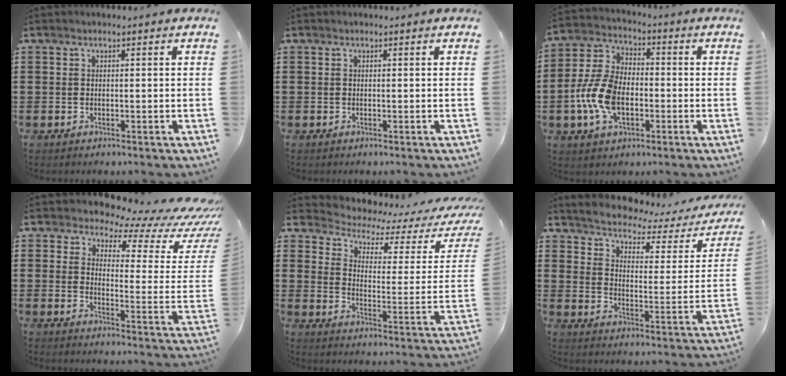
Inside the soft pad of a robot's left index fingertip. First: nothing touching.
{"total": 0.0}
{"total": 9.7, "force": [-2.6, 5.8, 7.3], "torque": [-0.187, -0.003, -0.056]}
{"total": 5.8, "force": [4.9, 2.3, 2.3], "torque": [-0.048, -0.043, 0.079]}
{"total": 3.0, "force": [2.6, 0.9, 1.3], "torque": [-0.047, -0.024, 0.034]}
{"total": 2.9, "force": [2.7, 0.3, 1.0], "torque": [-0.040, -0.028, 0.036]}